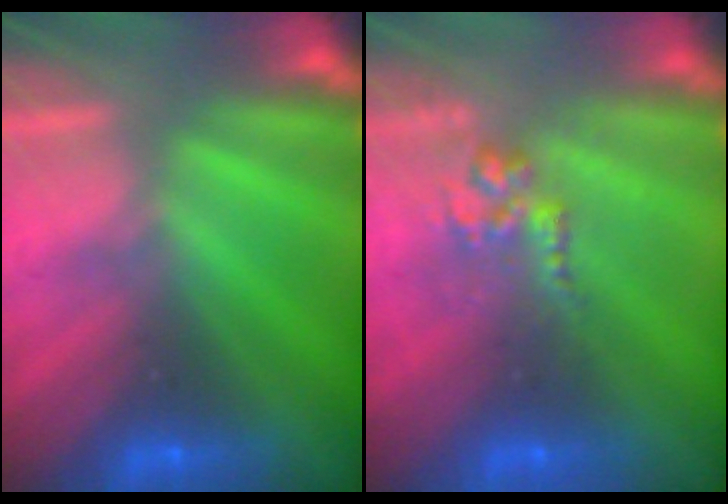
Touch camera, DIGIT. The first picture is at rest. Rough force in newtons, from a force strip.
{"total": 2.8}